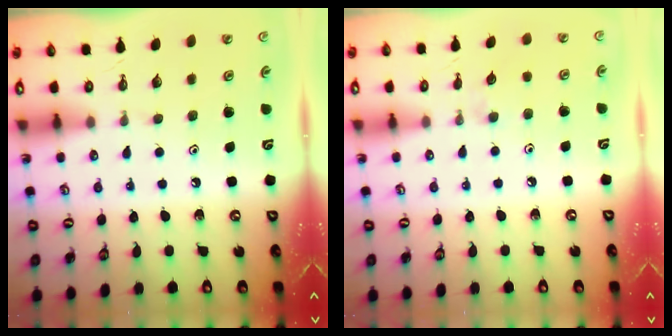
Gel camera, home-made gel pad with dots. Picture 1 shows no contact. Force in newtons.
{"total": 3.8, "press": 3.7, "slide": 0.6}